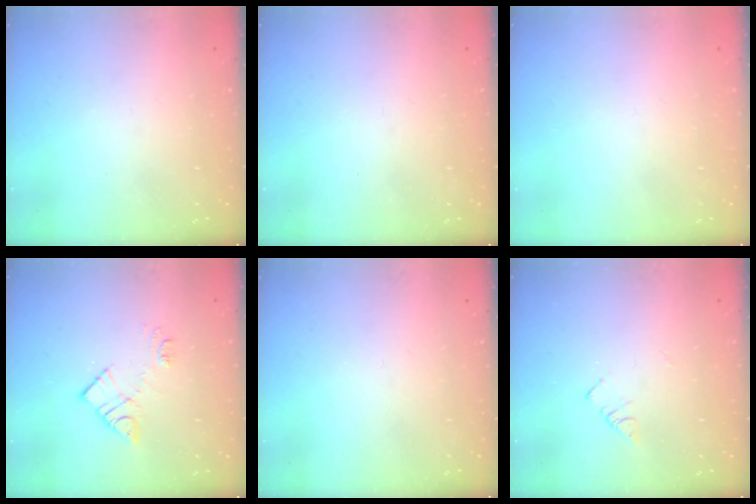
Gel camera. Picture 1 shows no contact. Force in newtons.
{"total": 2.1, "press": 2.0, "slide": 0.4}
{"total": 1.8, "press": 1.8, "slide": 0.1}
{"total": 10.1, "press": 10.1, "slide": 0.6}
{"total": 0.0}
{"total": 3.9, "press": 3.9, "slide": 0.4}